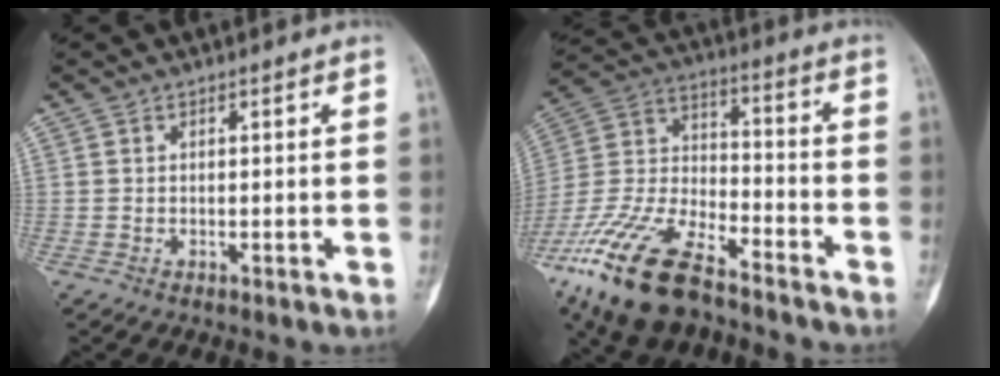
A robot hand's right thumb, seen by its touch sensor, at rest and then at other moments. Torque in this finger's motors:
{"motor_torque": [1.13, -0.22, 1.56, -1.21, 0.21]}